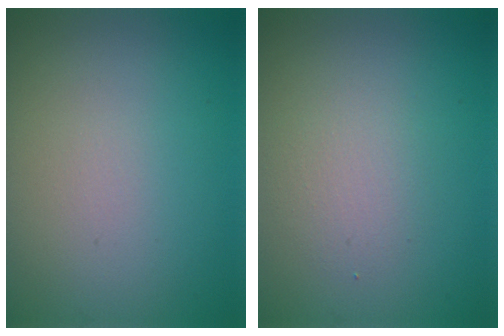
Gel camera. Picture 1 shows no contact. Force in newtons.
{"total": 2.0, "press": 2.0, "slide": 0.1}